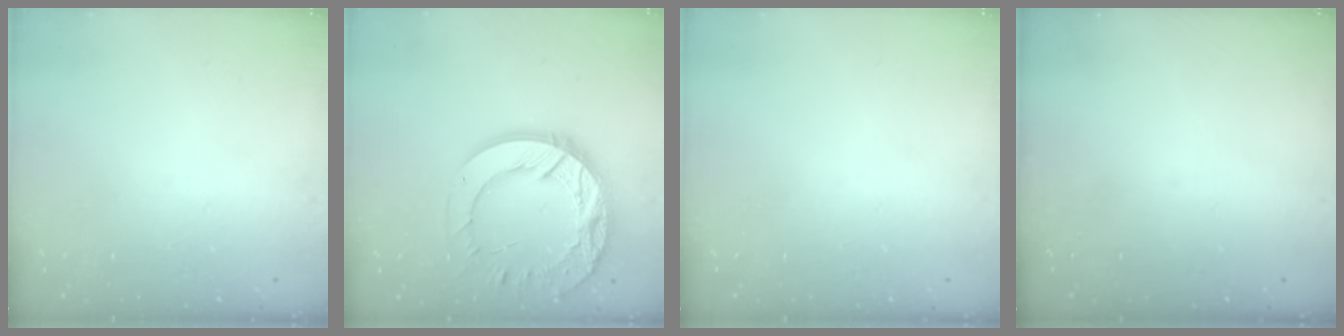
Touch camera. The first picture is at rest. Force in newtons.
{"total": 20.2, "press": 20.2, "slide": 1.8}
{"total": 0.0}
{"total": 0.0}